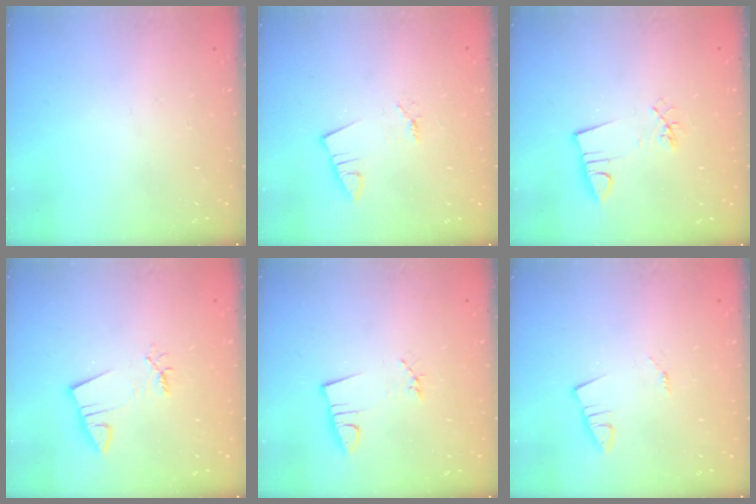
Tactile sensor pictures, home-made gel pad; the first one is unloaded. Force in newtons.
{"total": 1.3, "press": 1.3, "slide": 0.0}
{"total": 3.2, "press": 1.7, "slide": 2.6}
{"total": 3.1, "press": 3.0, "slide": 0.4}
{"total": 3.0, "press": 1.6, "slide": 2.5}
{"total": 1.0, "press": 1.0, "slide": 0.1}